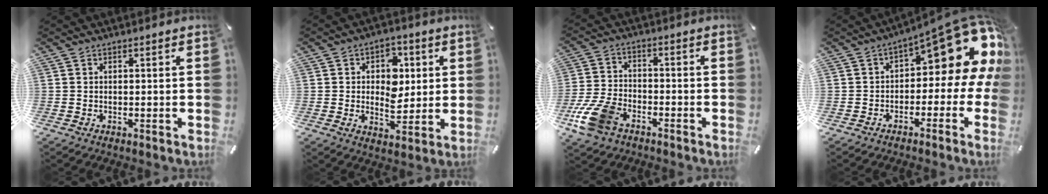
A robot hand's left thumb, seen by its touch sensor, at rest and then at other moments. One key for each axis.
{"total": 8.1, "fx": 0.9, "fy": 6.7, "fz": 4.4, "tx": -0.059, "ty": 0.004, "tz": 0.013}
{"total": 11.2, "fx": -6.5, "fy": 6.5, "fz": 6.4, "tx": -0.143, "ty": 0.027, "tz": -0.125}
{"total": 15.7, "fx": 7.0, "fy": 7.0, "fz": 12.2, "tx": -0.151, "ty": -0.056, "tz": 0.112}